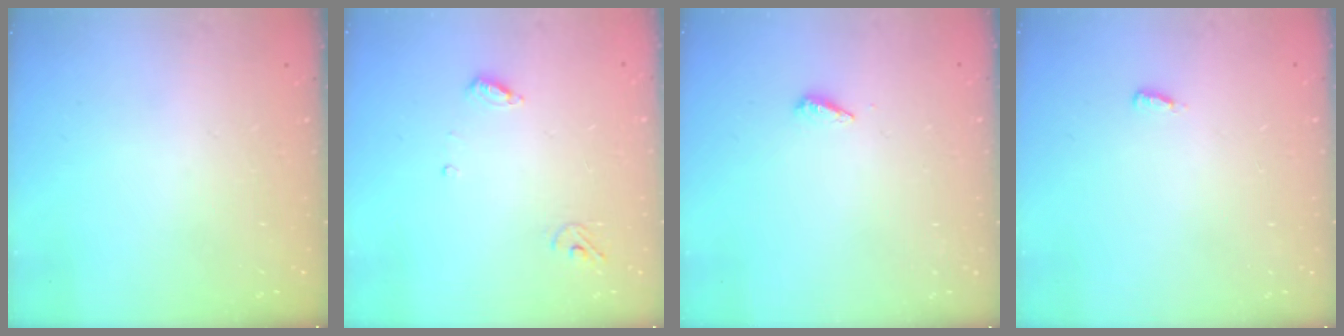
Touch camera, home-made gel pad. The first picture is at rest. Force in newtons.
{"total": 3.6, "press": 3.6, "slide": 0.3}
{"total": 3.5, "press": 3.5, "slide": 0.3}
{"total": 4.4, "press": 2.2, "slide": 3.9}